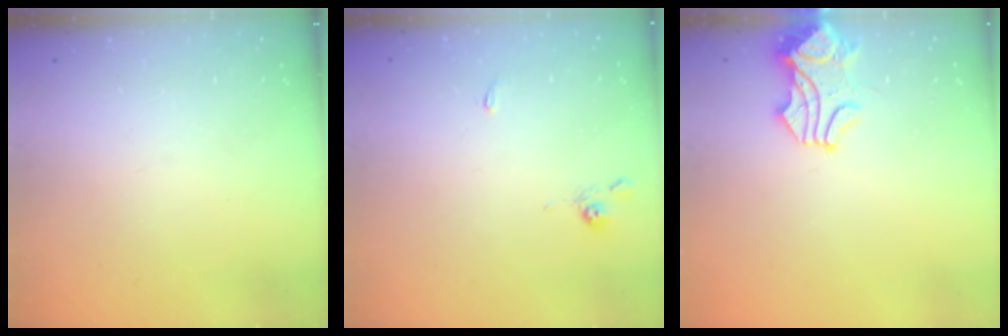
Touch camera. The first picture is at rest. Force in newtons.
{"total": 0.7, "press": 0.5, "slide": 0.5}
{"total": 1.7, "press": 1.5, "slide": 0.8}